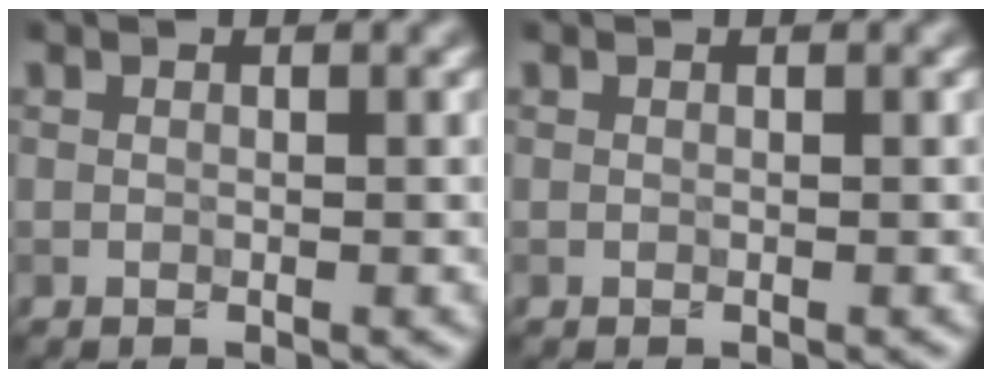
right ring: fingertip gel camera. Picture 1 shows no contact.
{"total": 0.0}